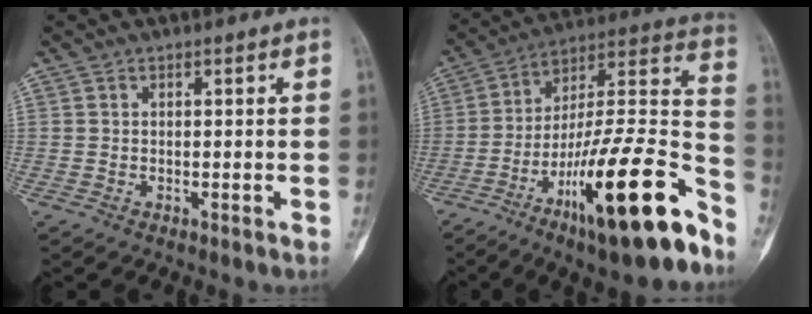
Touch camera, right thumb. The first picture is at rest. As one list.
[{"total": 27.4, "force": [-15.0, 5.7, 22.2], "torque": [-0.305, 0.074, -0.242]}]